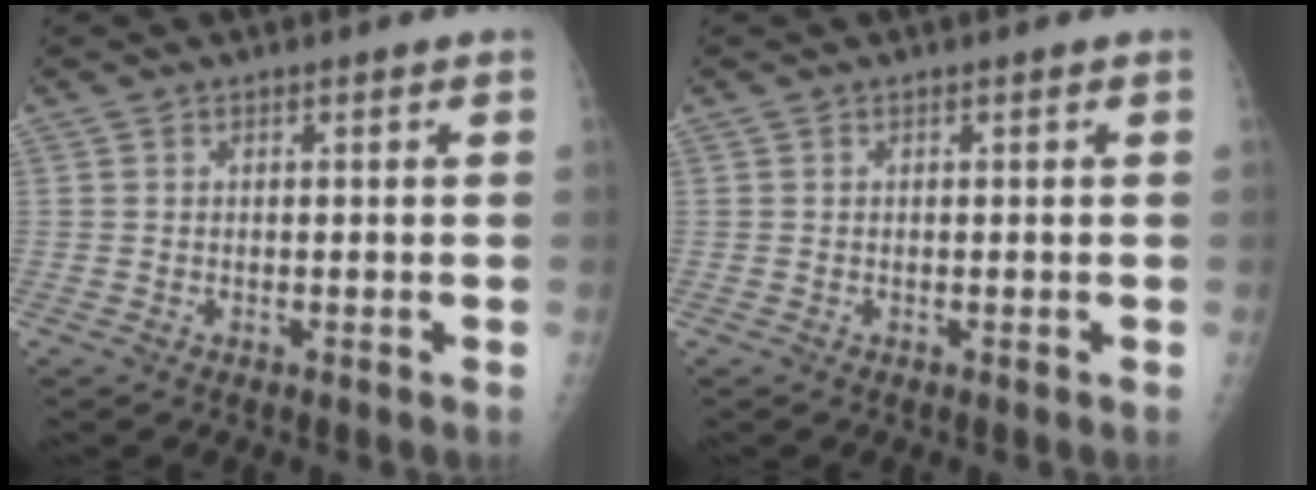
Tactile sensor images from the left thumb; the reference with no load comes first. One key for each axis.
{"total": 0.0}